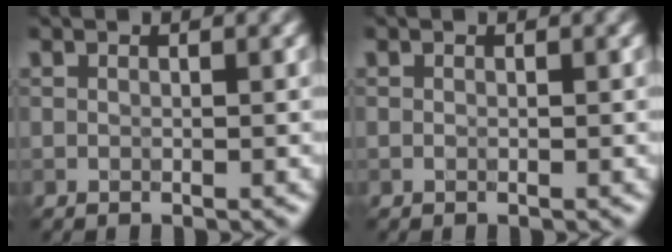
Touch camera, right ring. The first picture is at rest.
{"total": 0.0}